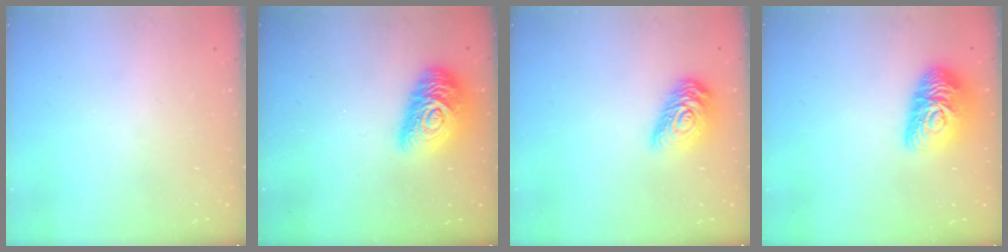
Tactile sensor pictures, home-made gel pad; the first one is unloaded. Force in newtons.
{"total": 16.4, "press": 16.4, "slide": 0.9}
{"total": 12.6, "press": 12.6, "slide": 0.7}
{"total": 13.7, "press": 13.7, "slide": 0.9}